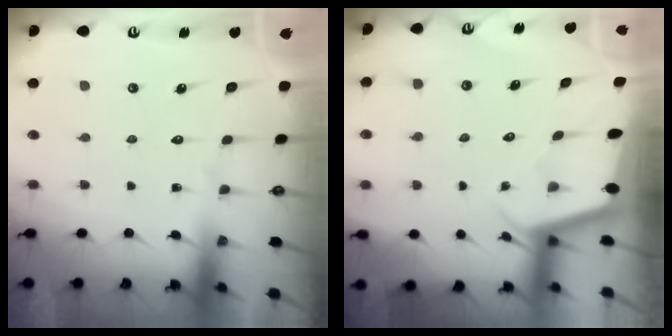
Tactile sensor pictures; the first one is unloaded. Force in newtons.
{"total": 1.9, "press": 1.9, "slide": 0.0}